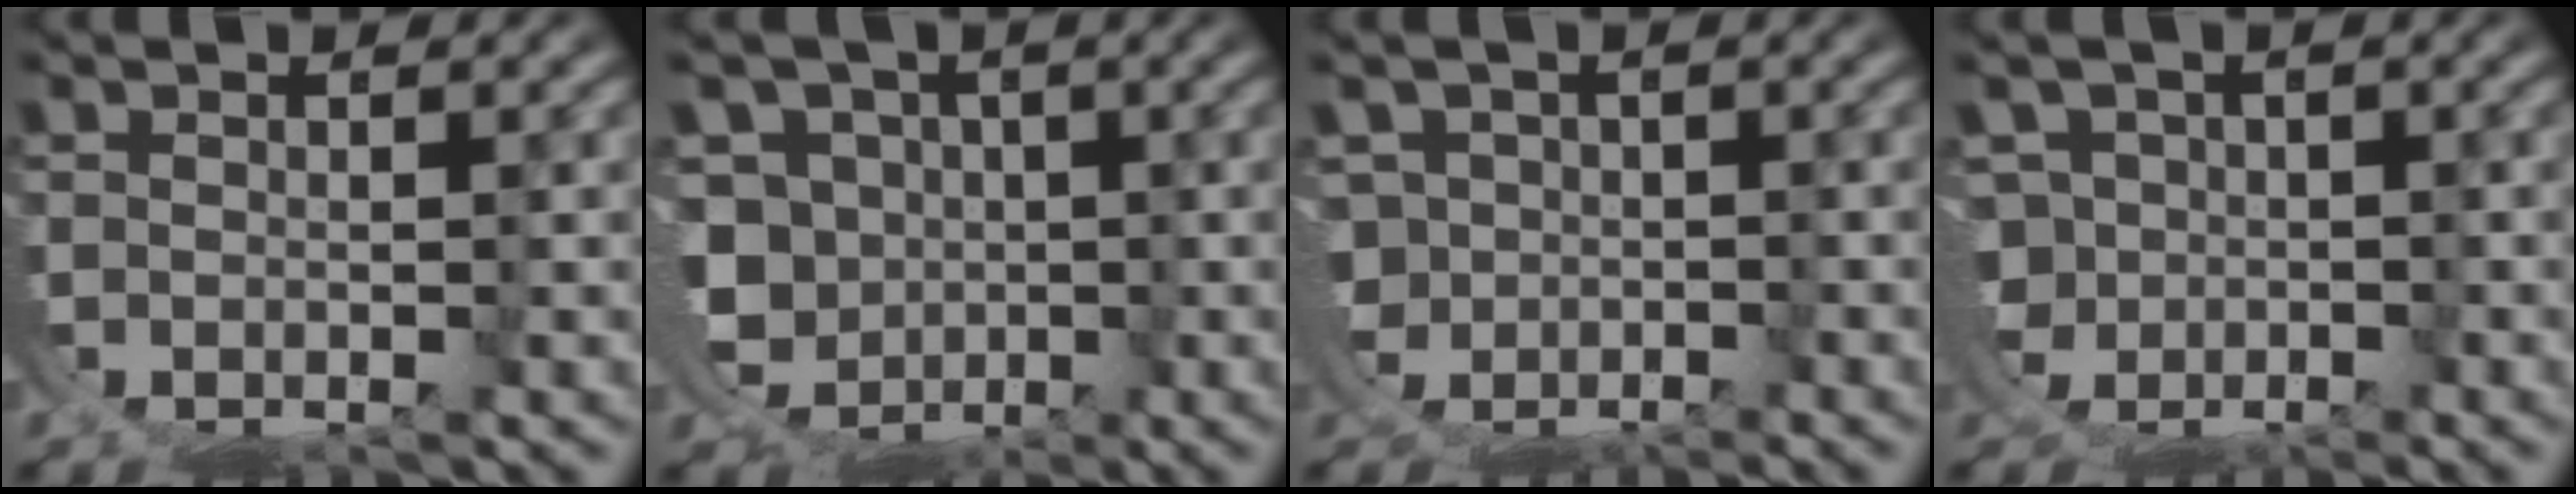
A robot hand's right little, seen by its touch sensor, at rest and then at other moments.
{"total": 8.6, "force": [0.4, 8.4, 1.8], "torque": [-0.062, -0.040, 0.012]}
{"total": 2.5, "force": [-1.0, 2.2, -0.6], "torque": [-0.016, -0.031, -0.006]}
{"total": 3.2, "force": [-0.8, 3.1, -0.4], "torque": [-0.020, -0.034, -0.002]}